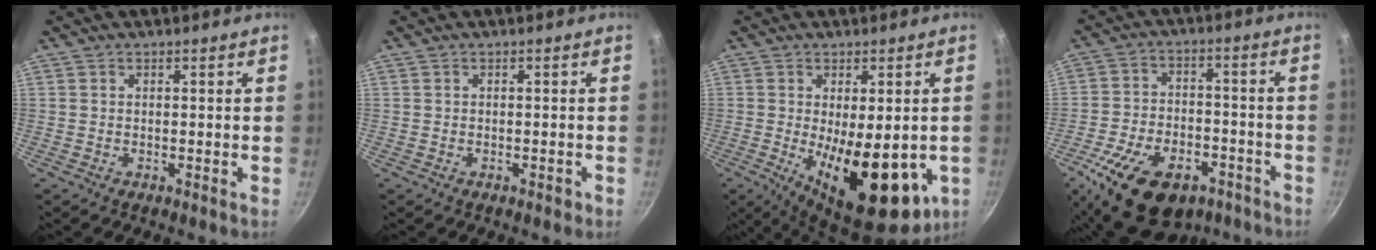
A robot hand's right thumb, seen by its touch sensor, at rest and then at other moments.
{"total": 0.5, "force": [-0.3, 0.3, 0.3], "torque": [0.000, 0.004, -0.002]}
{"total": 18.9, "force": [-3.7, 8.2, 16.6], "torque": [-0.214, -0.027, -0.035]}
{"total": 19.9, "force": [-11.3, 11.3, 11.8], "torque": [-0.181, 0.045, -0.177]}